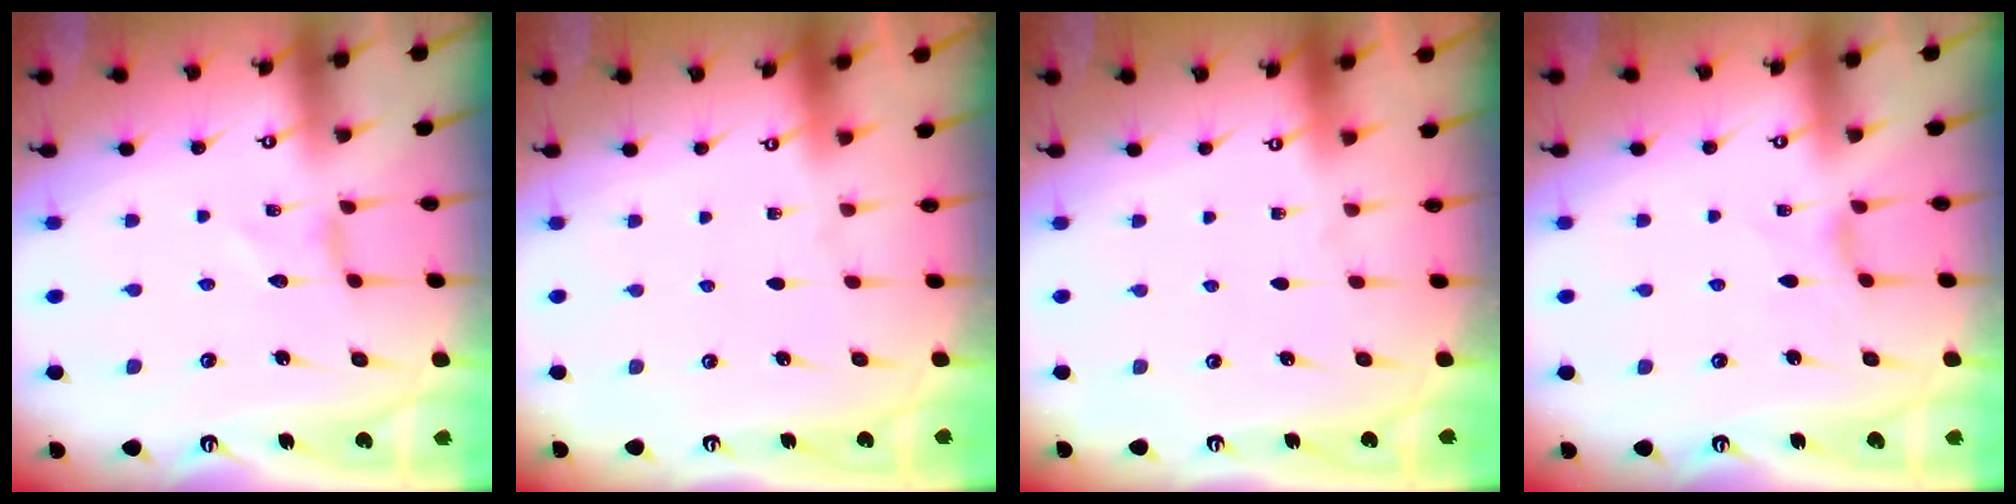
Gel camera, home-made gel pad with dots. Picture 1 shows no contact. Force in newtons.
{"total": 0.0}
{"total": 0.0}
{"total": 1.3, "press": 1.2, "slide": 0.4}